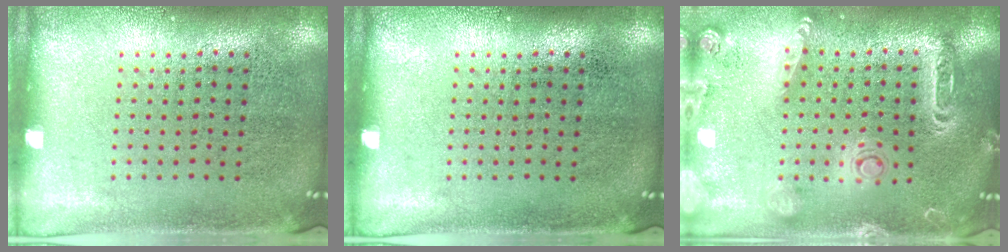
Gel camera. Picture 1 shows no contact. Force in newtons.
{"total": 0.0}
{"total": 2.0, "press": 1.9, "slide": 0.6}